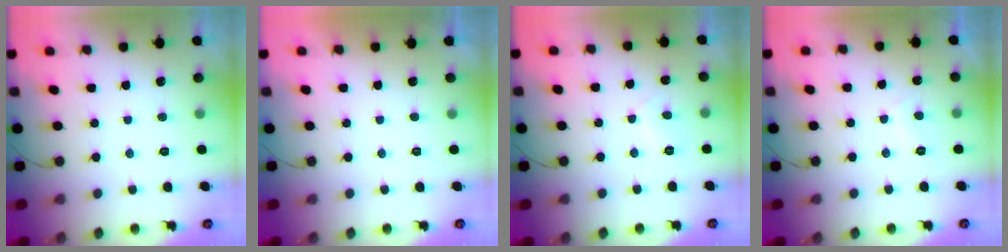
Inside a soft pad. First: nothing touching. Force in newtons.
{"total": 2.1, "press": 2.1, "slide": 0.4}
{"total": 1.8, "press": 1.7, "slide": 0.7}
{"total": 1.5, "press": 1.3, "slide": 0.7}